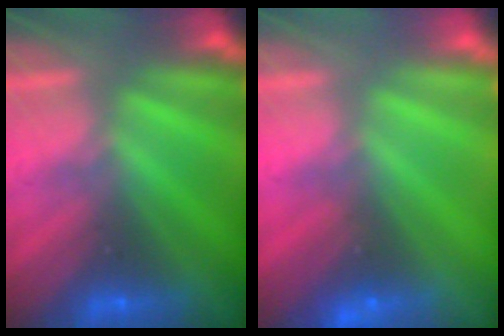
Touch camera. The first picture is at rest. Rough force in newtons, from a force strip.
{"total": 2.3}